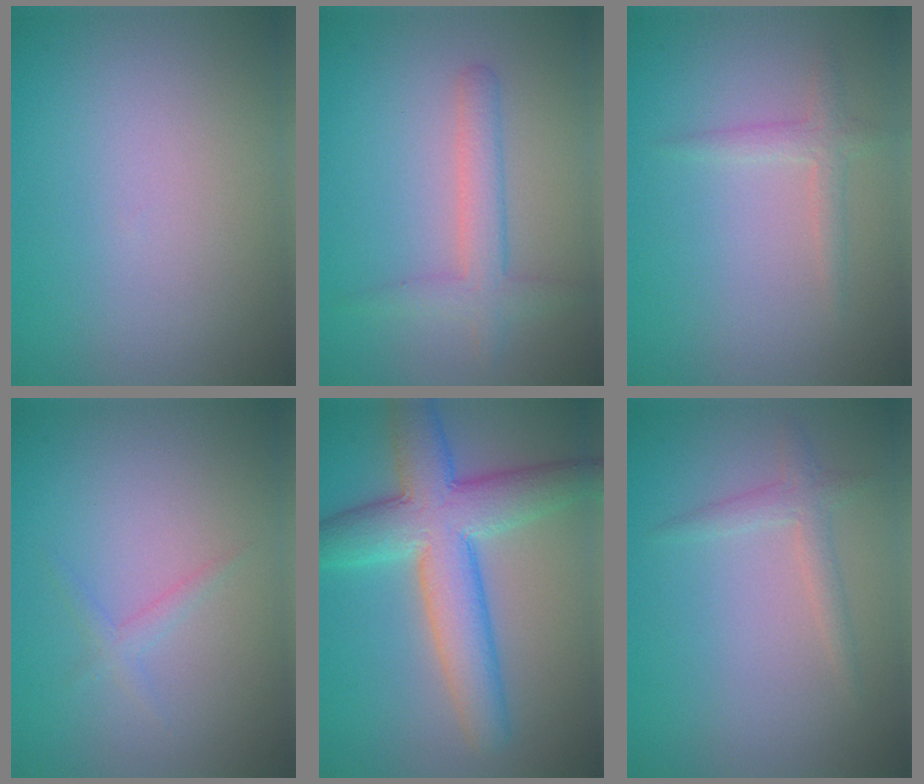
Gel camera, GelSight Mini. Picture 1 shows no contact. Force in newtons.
{"total": 2.8, "press": 2.8, "slide": 0.1}
{"total": 1.7, "press": 1.7, "slide": 0.1}
{"total": 1.1, "press": 1.1, "slide": 0.0}
{"total": 8.6, "press": 8.6, "slide": 0.2}
{"total": 1.7, "press": 1.7, "slide": 0.0}